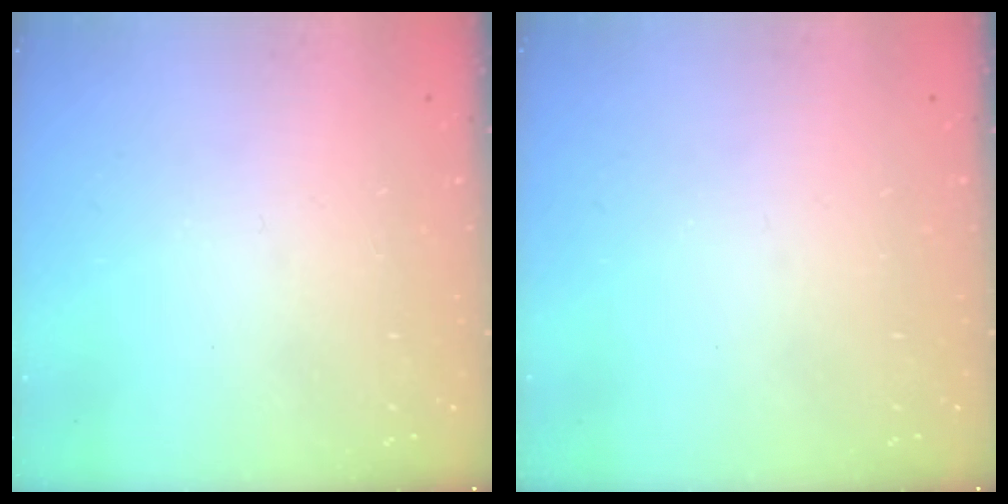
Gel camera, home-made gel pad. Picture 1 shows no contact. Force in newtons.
{"total": 0.0}